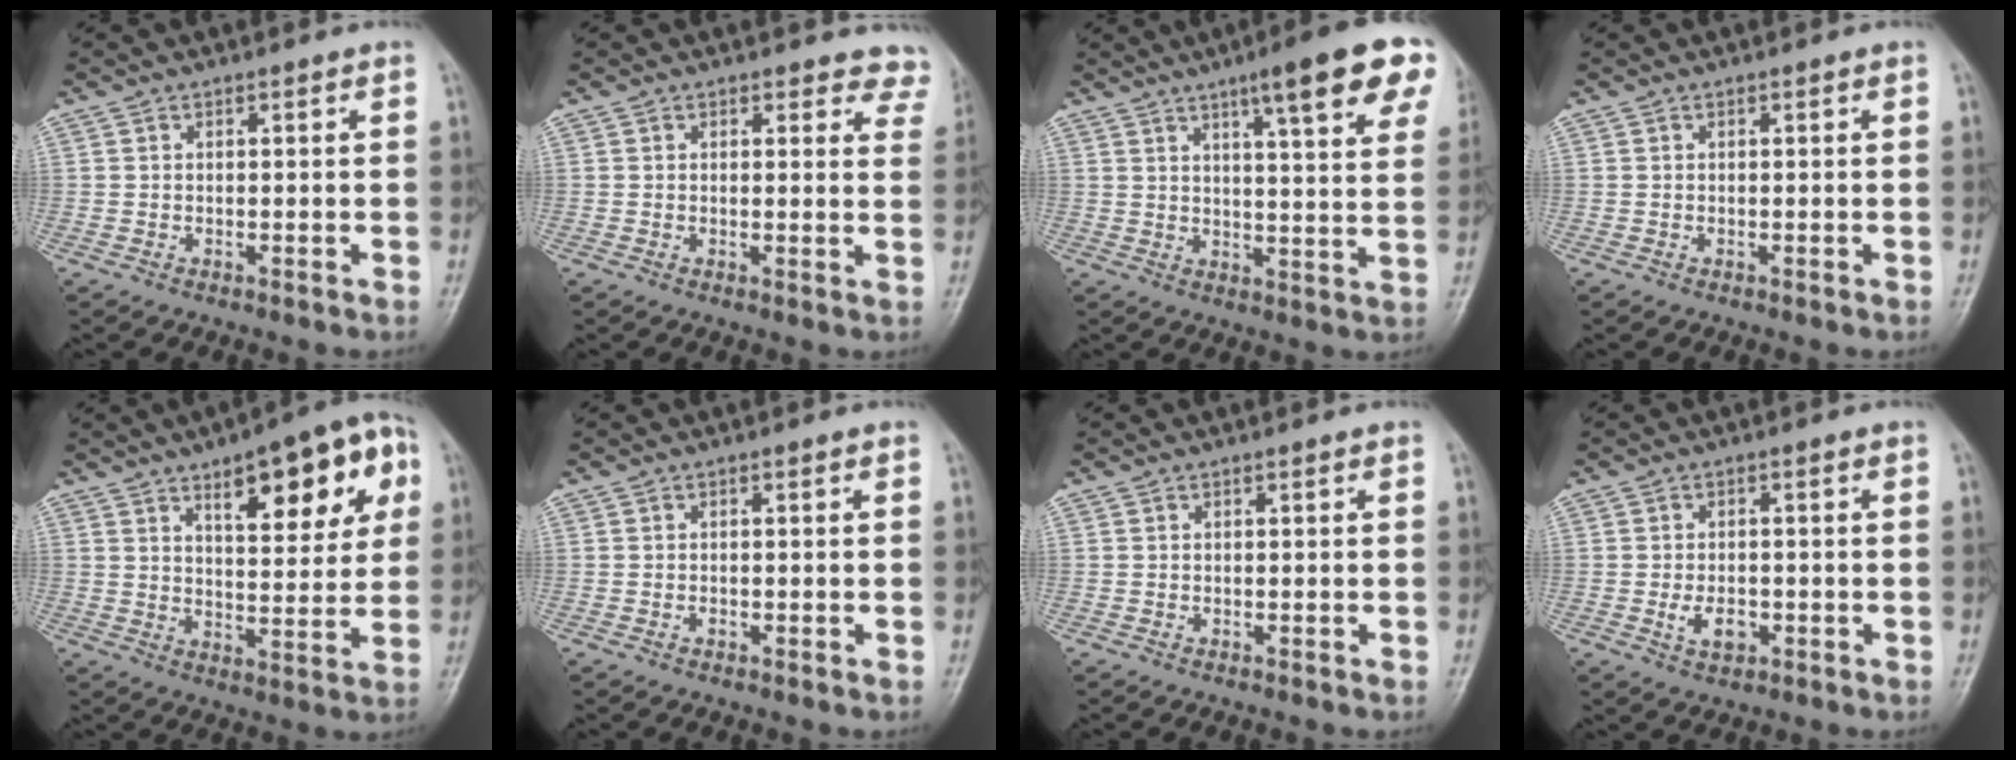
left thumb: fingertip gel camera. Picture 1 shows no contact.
{"total": 6.5, "force": [5.9, 2.7, 0.4], "torque": [0.050, -0.025, 0.035]}
{"total": 15.9, "force": [8.7, 2.8, 13.0], "torque": [-0.149, -0.030, 0.112]}
{"total": 0.0}
{"total": 16.9, "force": [7.3, 6.7, 13.7], "torque": [-0.137, -0.012, 0.099]}
{"total": 0.6, "force": [-0.2, 0.4, 0.3], "torque": [-0.003, 0.000, -0.005]}
{"total": 0.0}
{"total": 4.0, "force": [-1.1, 2.6, 2.8], "torque": [-0.046, 0.000, -0.014]}